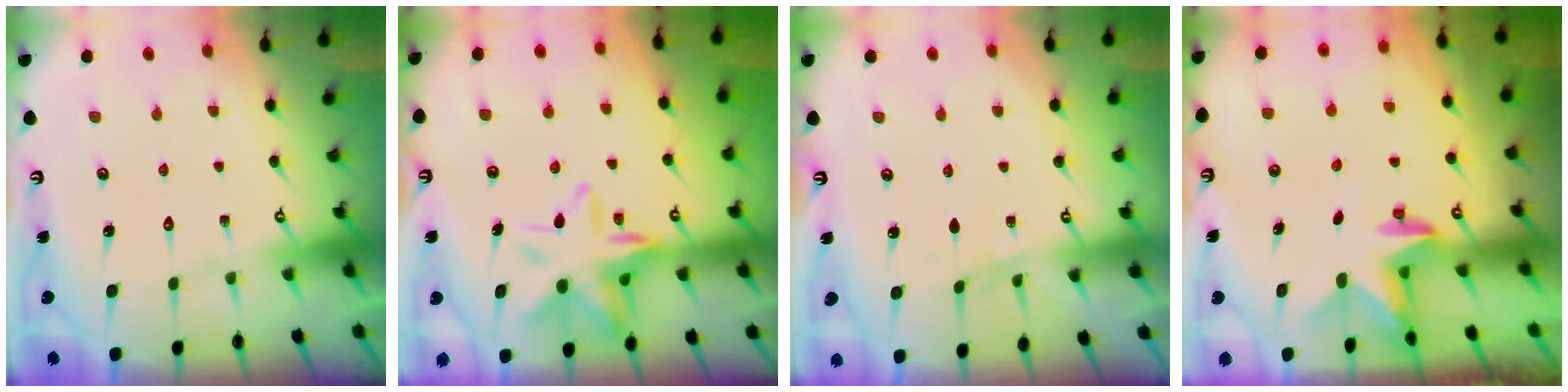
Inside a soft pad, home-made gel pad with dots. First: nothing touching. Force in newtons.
{"total": 12.3, "press": 12.2, "slide": 1.2}
{"total": 2.5, "press": 2.5, "slide": 0.5}
{"total": 2.5, "press": 2.4, "slide": 0.5}